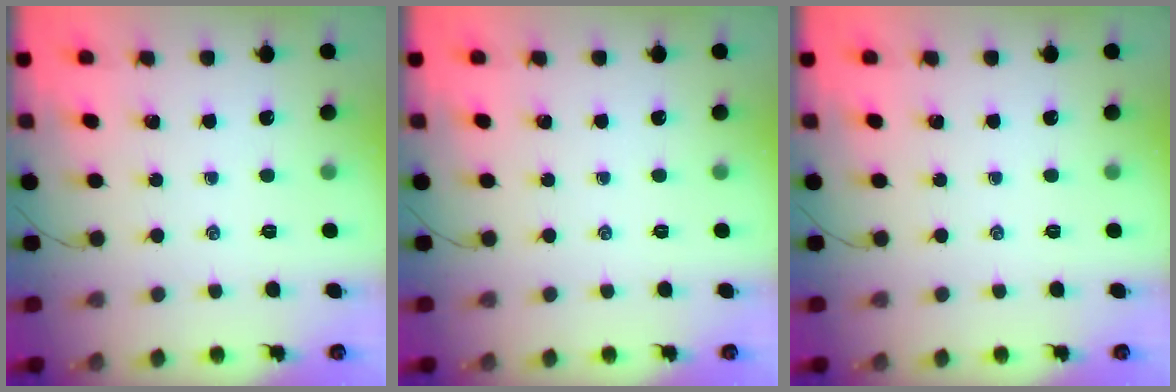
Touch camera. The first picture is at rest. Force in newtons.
{"total": 0.0}
{"total": 0.0}